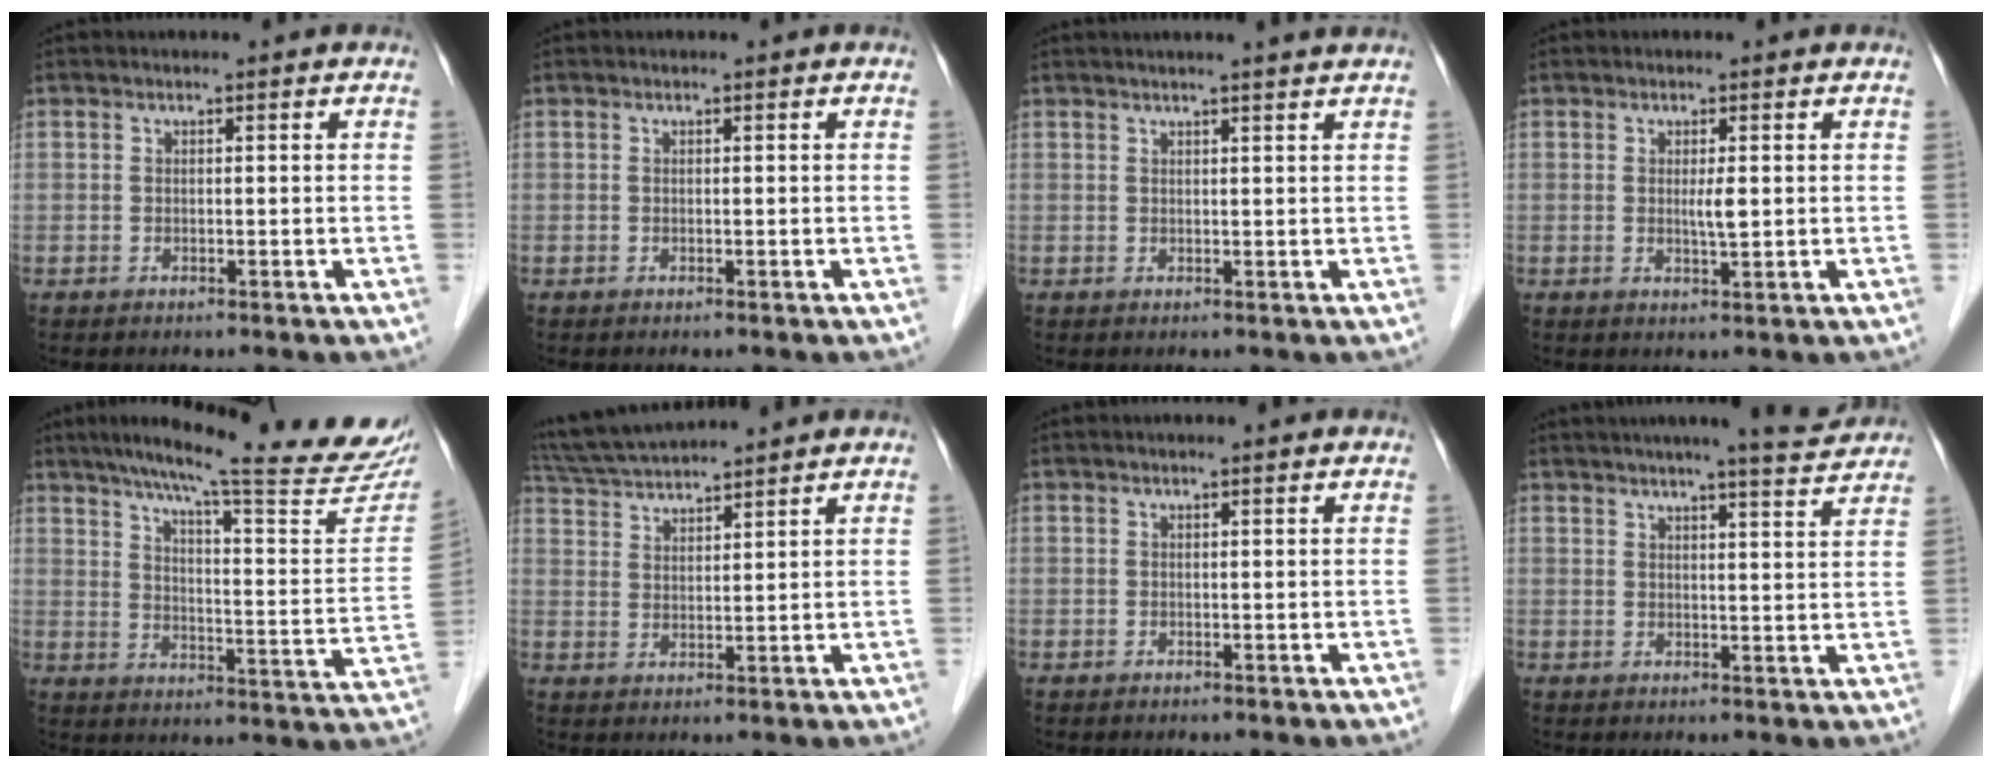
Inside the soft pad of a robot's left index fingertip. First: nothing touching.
{"total": 0.0}
{"total": 5.2, "force": [4.5, -0.6, 2.4], "torque": [-0.032, 0.016, 0.051]}
{"total": 2.1, "force": [0.3, 0.2, 2.0], "torque": [-0.039, -0.003, 0.005]}
{"total": 26.6, "force": [23.1, 1.0, 13.3], "torque": [-0.197, -0.059, 0.292]}
{"total": 9.6, "force": [9.0, -0.2, 3.2], "torque": [-0.070, 0.030, 0.164]}
{"total": 0.9, "force": [0.8, -0.1, 0.5], "torque": [-0.011, 0.011, 0.016]}
{"total": 9.3, "force": [8.4, -0.1, 3.9], "torque": [-0.058, 0.004, 0.098]}